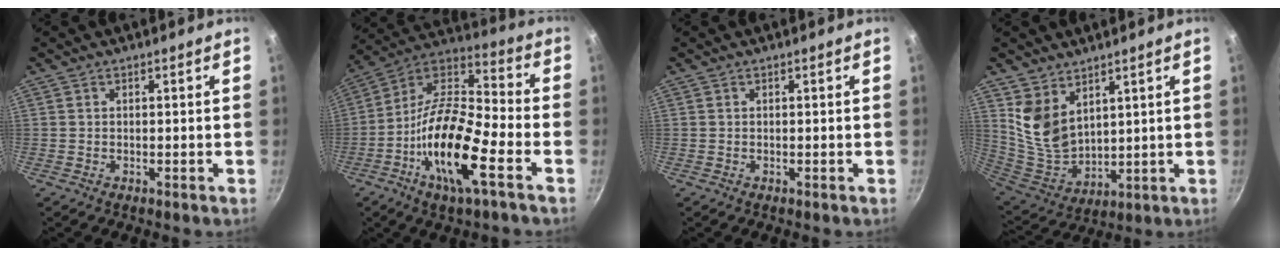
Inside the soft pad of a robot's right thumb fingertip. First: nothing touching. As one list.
[{"total": 19.1, "force": [-7.3, 5.9, 16.7], "torque": [-0.305, 0.041, -0.157]}, {"total": 0.0}, {"total": 10.3, "force": [5.6, 6.5, 5.7], "torque": [-0.092, -0.058, 0.127]}]